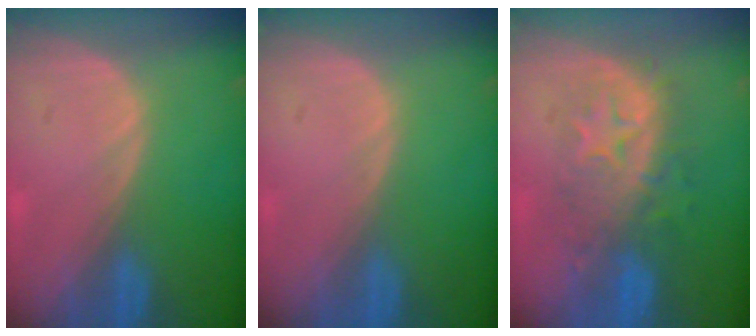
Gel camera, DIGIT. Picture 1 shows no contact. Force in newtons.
{"total": 0.0}
{"total": 8.3, "press": 8.1, "slide": 1.5}